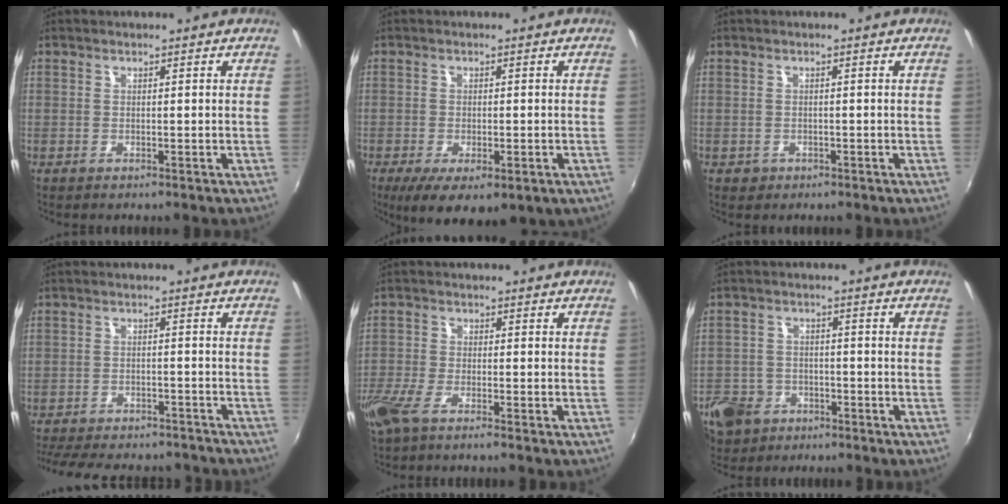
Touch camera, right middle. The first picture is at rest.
{"total": 9.5, "force": [-4.5, 3.9, 7.4], "torque": [-0.137, -0.037, -0.063]}
{"total": 1.6, "force": [-0.7, 1.4, 0.4], "torque": [-0.010, -0.002, -0.007]}
{"total": 18.5, "force": [-15.8, 6.3, 7.3], "torque": [-0.166, -0.003, -0.213]}
{"total": 6.7, "force": [-4.8, 1.6, 4.5], "torque": [-0.115, -0.022, -0.095]}
{"total": 10.5, "force": [-5.6, 8.0, 3.8], "torque": [-0.117, 0.007, -0.088]}